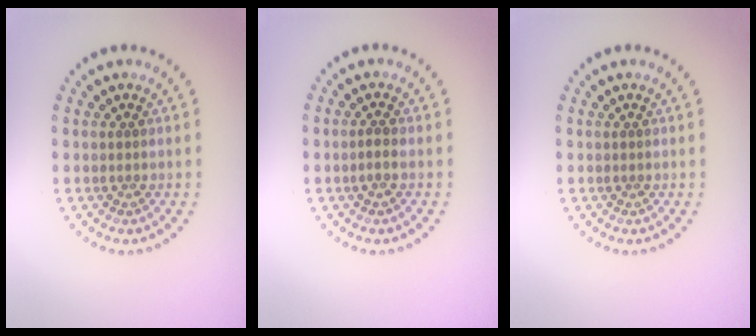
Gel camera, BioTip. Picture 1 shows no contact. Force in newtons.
{"total": 0.6, "press": 0.3, "slide": 0.5}
{"total": 0.0}